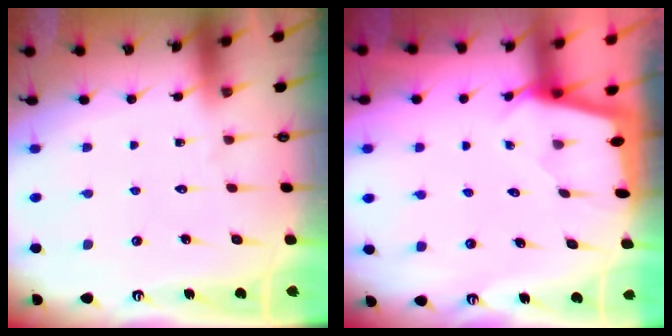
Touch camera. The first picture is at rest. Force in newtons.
{"total": 1.9, "press": 1.9, "slide": 0.1}